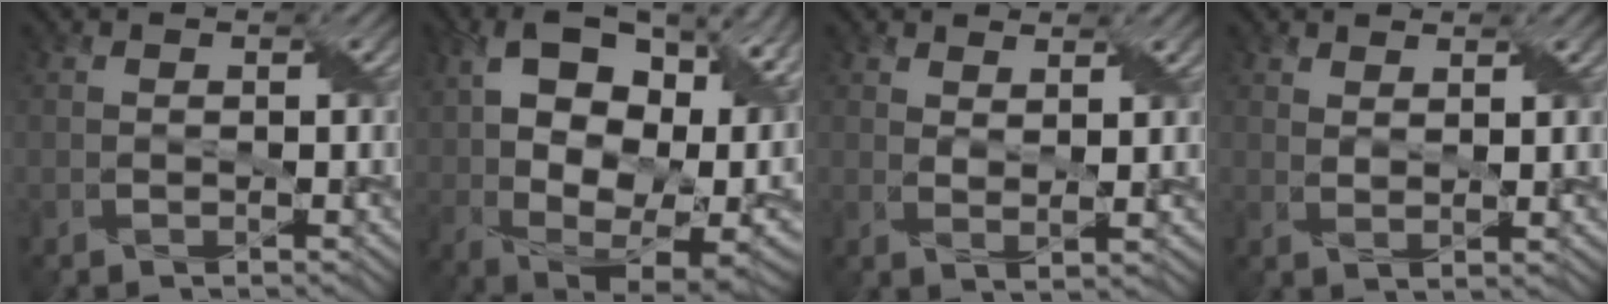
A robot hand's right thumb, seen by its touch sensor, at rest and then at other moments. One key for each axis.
{"total": 20.4, "fx": 4.8, "fy": 12.5, "fz": 15.4, "tx": -0.245, "ty": 0.024, "tz": 0.092}
{"total": 2.6, "fx": 1.9, "fy": 0.4, "fz": 1.7, "tx": -0.037, "ty": -0.002, "tz": 0.039}
{"total": 2.2, "fx": 1.7, "fy": 0.3, "fz": 1.3, "tx": -0.025, "ty": -0.004, "tz": 0.035}